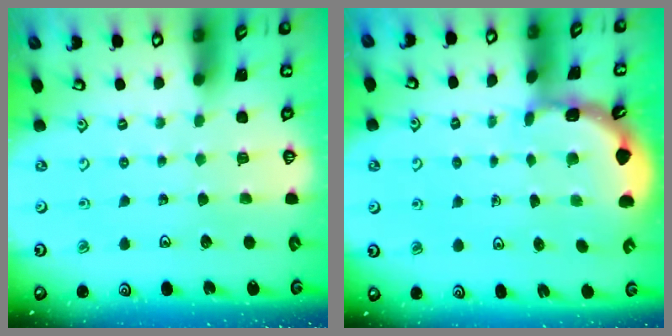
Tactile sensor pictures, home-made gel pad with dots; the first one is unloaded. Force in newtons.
{"total": 2.0, "press": 2.0, "slide": 0.4}